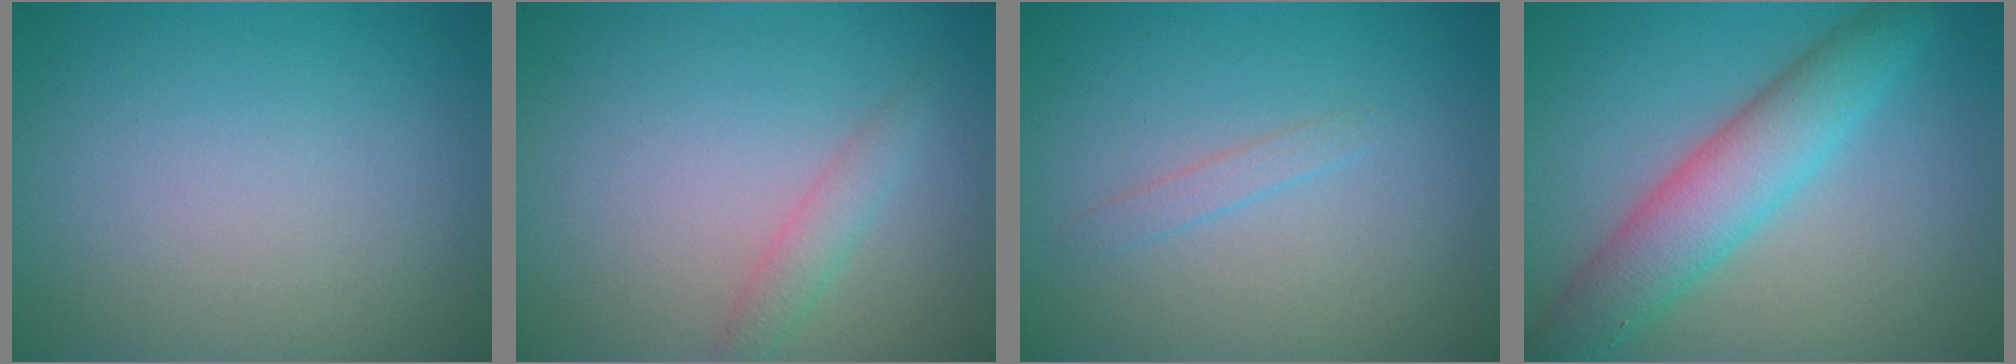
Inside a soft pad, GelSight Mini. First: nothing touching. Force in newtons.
{"total": 1.7, "press": 1.7, "slide": 0.1}
{"total": 0.9, "press": 0.9, "slide": 0.2}
{"total": 6.1, "press": 6.1, "slide": 0.2}